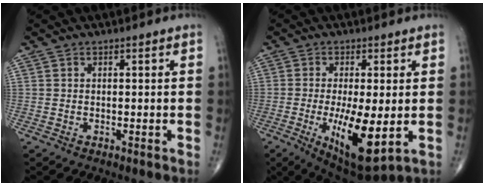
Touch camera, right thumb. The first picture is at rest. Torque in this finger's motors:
{"motor_torque": [1.36, 1.64, 1.30, -0.33, 0.15]}